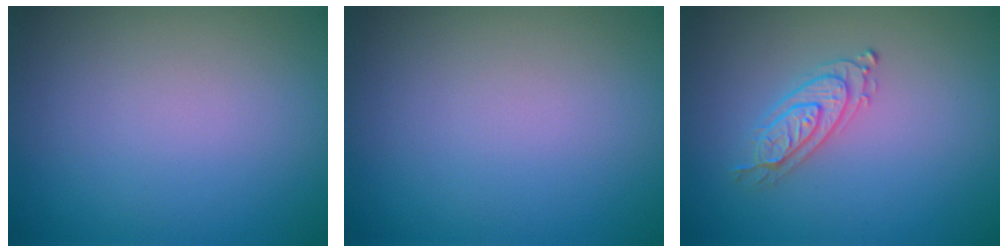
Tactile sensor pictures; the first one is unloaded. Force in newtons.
{"total": 0.0}
{"total": 2.1, "press": 2.1, "slide": 0.5}